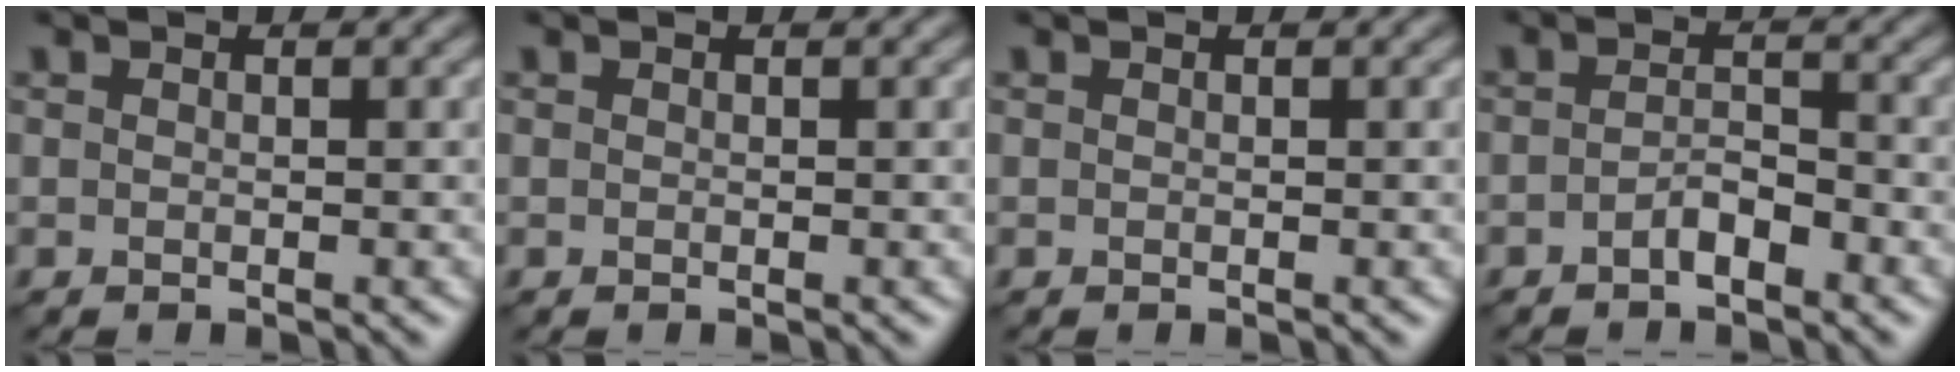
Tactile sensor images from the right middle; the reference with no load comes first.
{"total": 0.0}
{"total": 0.0}
{"total": 2.0, "force": [-1.2, 0.7, 1.4], "torque": [-0.026, 0.005, -0.024]}